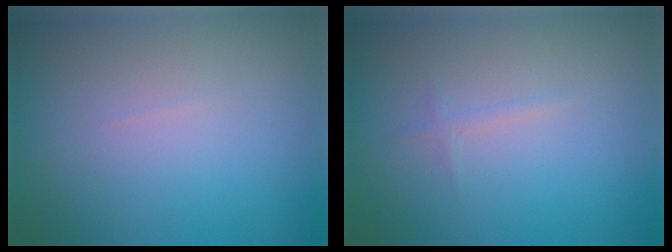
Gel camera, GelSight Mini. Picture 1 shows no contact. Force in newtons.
{"total": 0.7, "press": 0.7, "slide": 0.1}